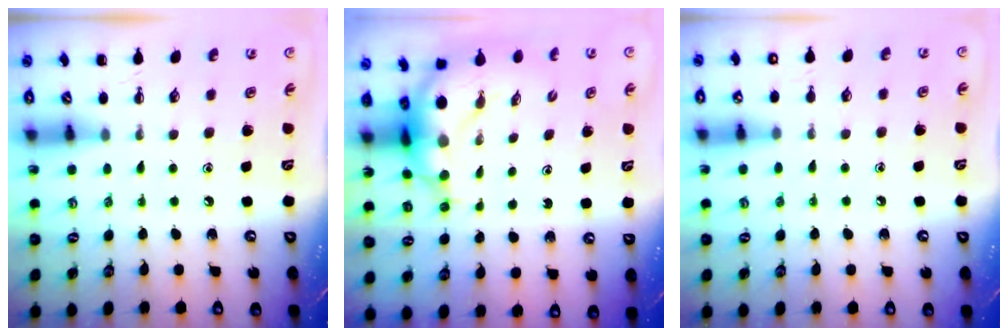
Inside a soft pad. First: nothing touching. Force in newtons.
{"total": 7.4, "press": 7.2, "slide": 1.7}
{"total": 6.7, "press": 6.3, "slide": 2.3}